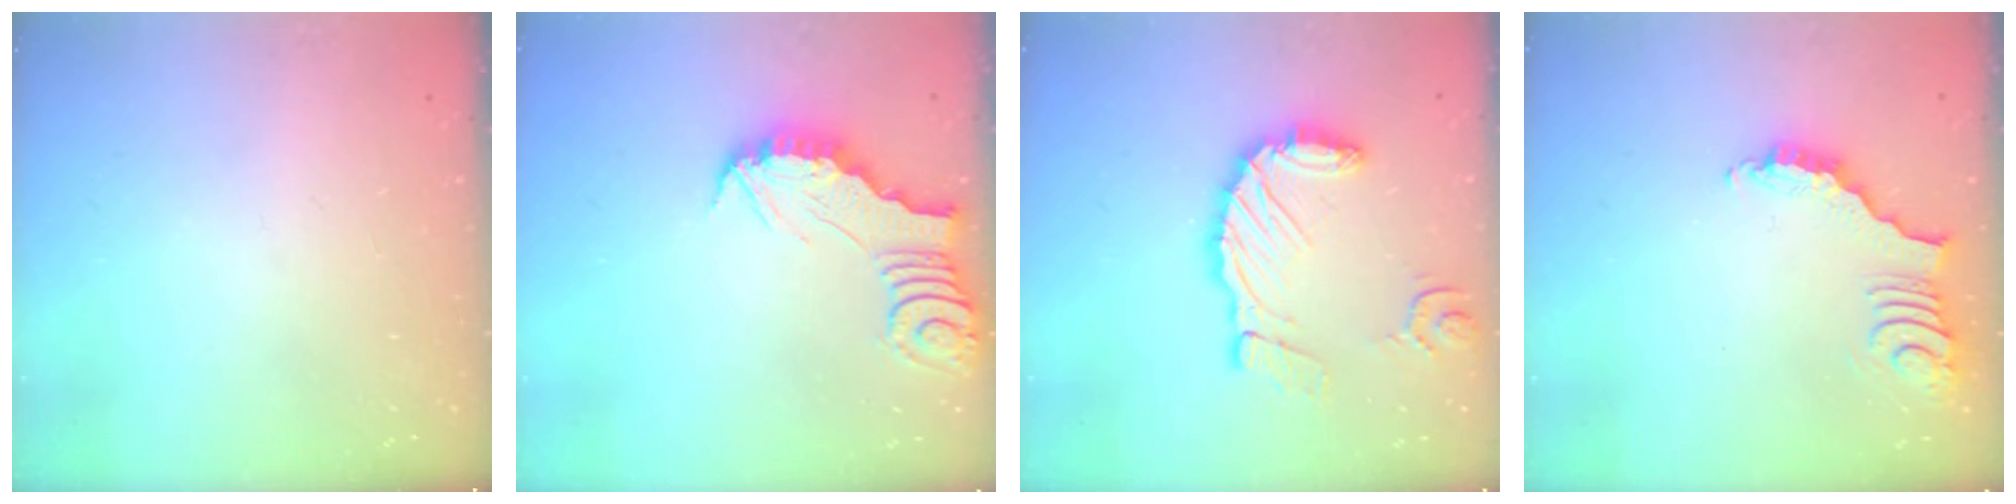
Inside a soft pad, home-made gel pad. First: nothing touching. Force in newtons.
{"total": 3.2, "press": 3.1, "slide": 0.4}
{"total": 13.7, "press": 13.6, "slide": 1.3}
{"total": 3.7, "press": 3.7, "slide": 0.7}